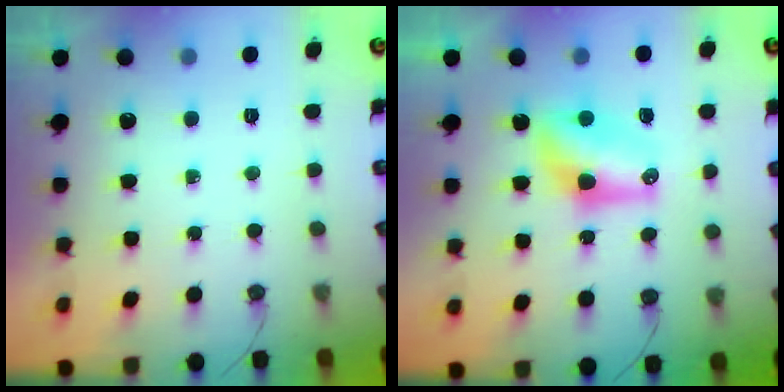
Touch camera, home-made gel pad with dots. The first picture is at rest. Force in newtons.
{"total": 9.1, "press": 8.6, "slide": 2.9}